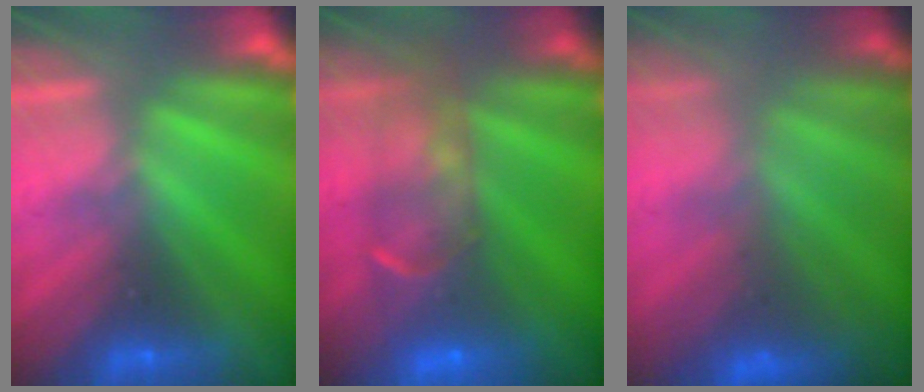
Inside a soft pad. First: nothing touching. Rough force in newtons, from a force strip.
{"total": 6.1}
{"total": 3.5}